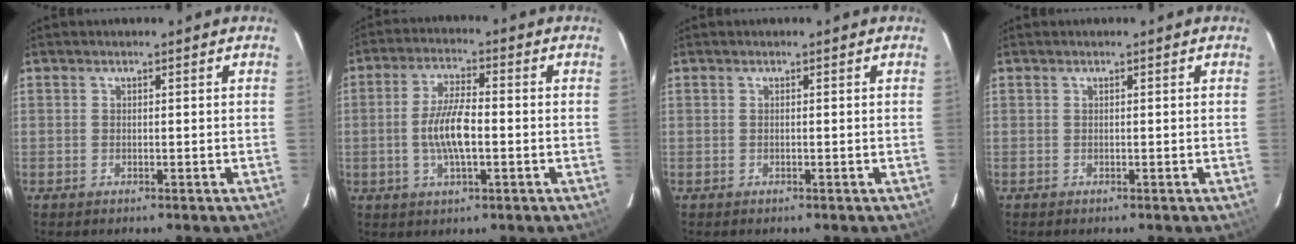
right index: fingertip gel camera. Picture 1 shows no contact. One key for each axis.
{"total": 8.0, "fx": -1.3, "fy": 2.5, "fz": 7.5, "tx": -0.148, "ty": 0.003, "tz": -0.026}
{"total": 0.0}
{"total": 0.0}